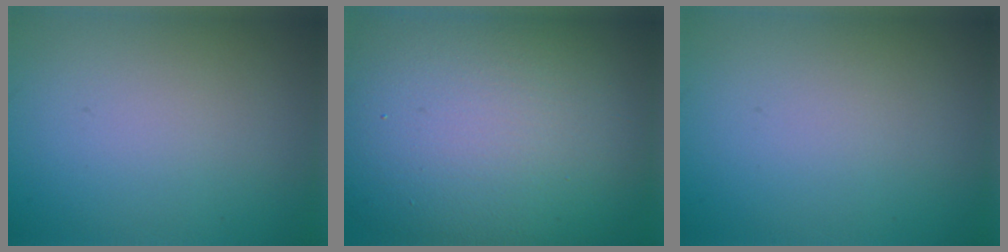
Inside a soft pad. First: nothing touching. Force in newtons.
{"total": 18.0, "press": 17.9, "slide": 1.3}
{"total": 0.0}